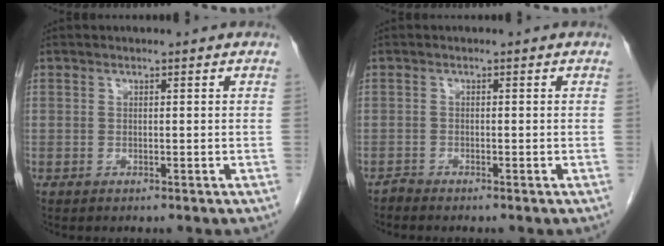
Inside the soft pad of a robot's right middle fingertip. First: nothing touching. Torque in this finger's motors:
{"motor_torque": [-0.29, 0.16, -0.03, -0.02]}